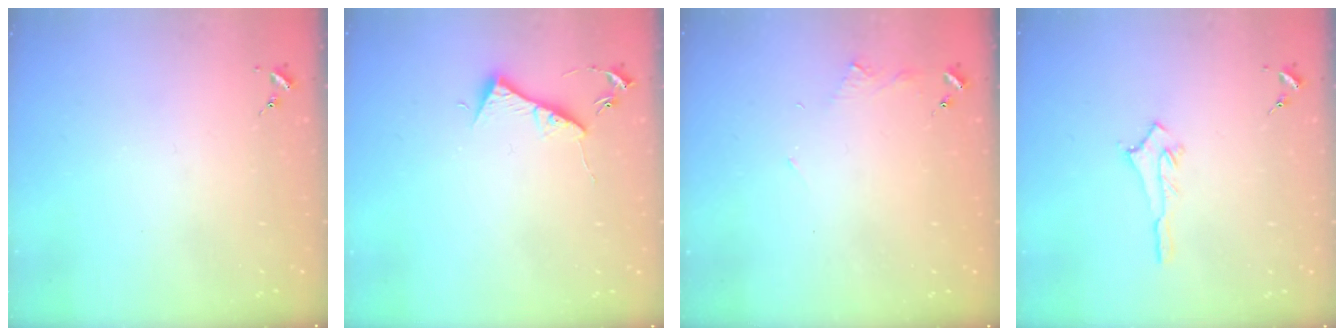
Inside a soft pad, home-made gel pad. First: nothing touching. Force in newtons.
{"total": 6.8, "press": 6.8, "slide": 0.6}
{"total": 3.9, "press": 3.8, "slide": 0.5}
{"total": 4.8, "press": 4.8, "slide": 0.5}